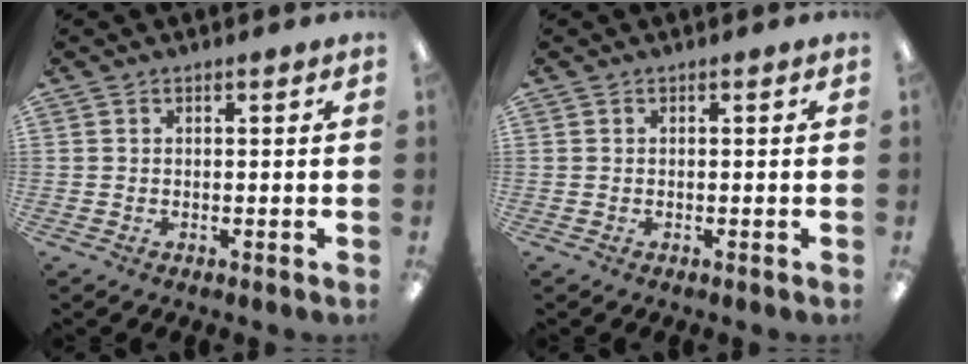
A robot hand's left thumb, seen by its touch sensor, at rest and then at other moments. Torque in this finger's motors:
{"motor_torque": [0.00, 0.00, 0.08, -0.08, 0.00]}